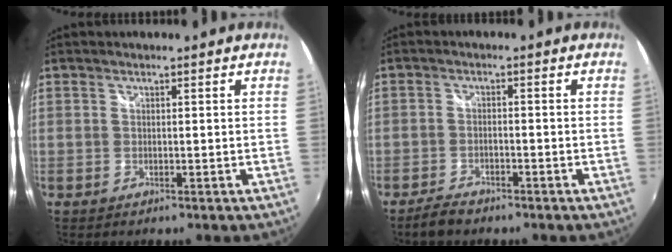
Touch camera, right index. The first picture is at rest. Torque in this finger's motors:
{"motor_torque": [0.26, 0.04, 0.15, 0.00]}